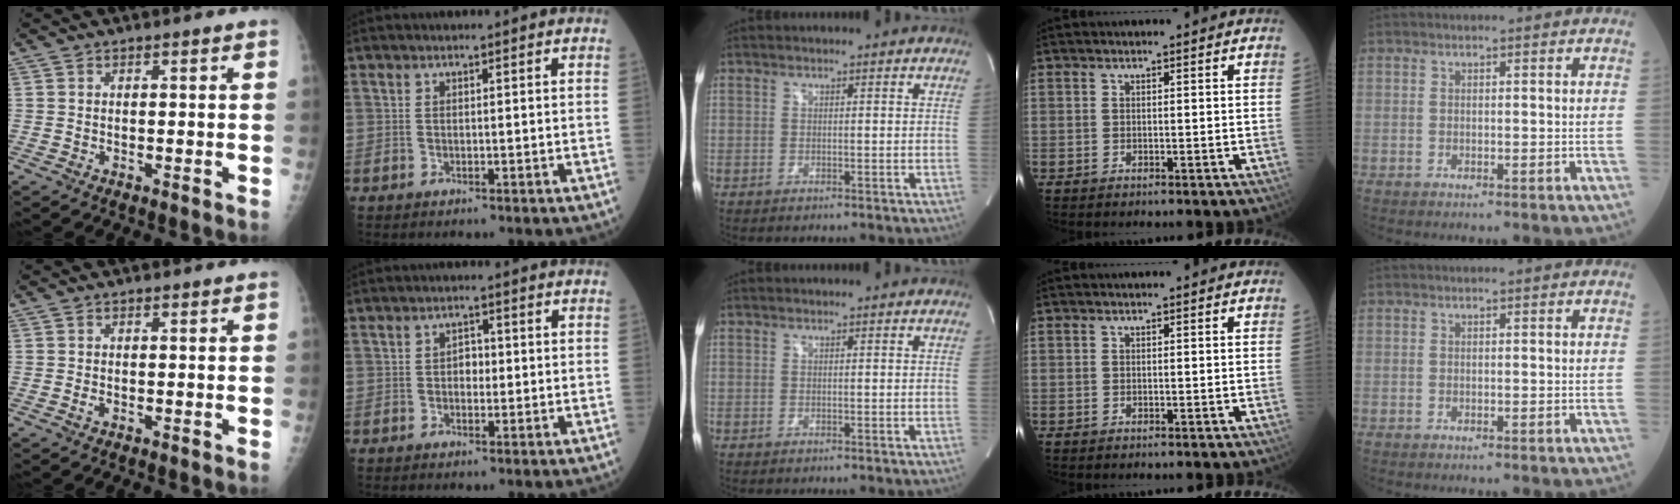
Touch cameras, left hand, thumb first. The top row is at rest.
{"thumb": {"total": 0.7, "force": [-0.2, 0.4, 0.5], "torque": [-0.008, -0.001, -0.004]}, "index": {"total": 2.1, "force": [-0.1, 1.5, 1.5], "torque": [-0.026, 0.005, -0.001]}}